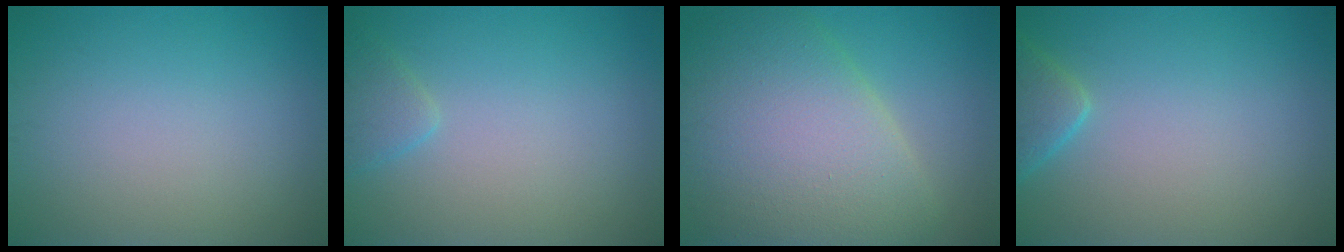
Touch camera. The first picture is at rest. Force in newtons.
{"total": 1.6, "press": 1.6, "slide": 0.1}
{"total": 11.3, "press": 11.3, "slide": 0.6}
{"total": 2.5, "press": 2.5, "slide": 0.2}